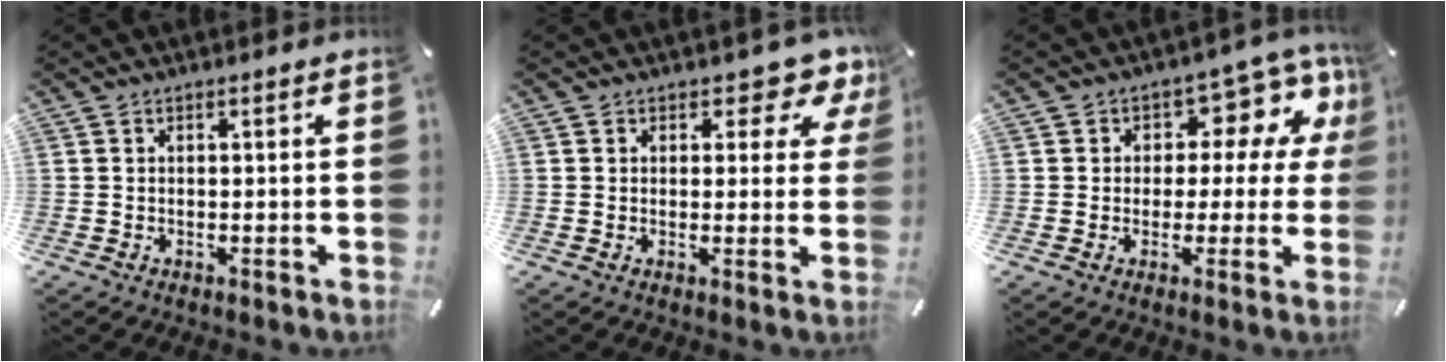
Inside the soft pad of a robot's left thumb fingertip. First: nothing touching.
{"total": 5.8, "force": [3.8, 3.2, 3.1], "torque": [-0.025, -0.026, 0.058]}
{"total": 9.9, "force": [3.6, 6.8, 6.2], "torque": [-0.075, -0.028, 0.061]}